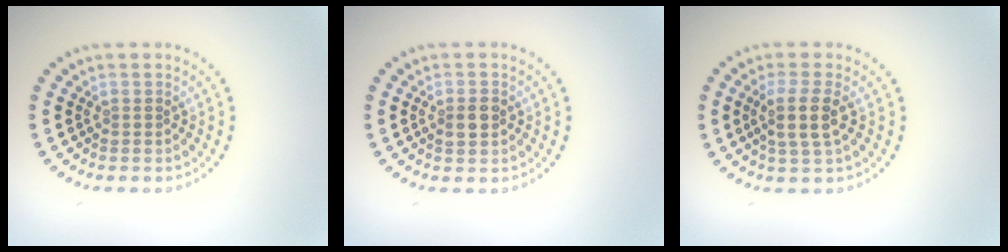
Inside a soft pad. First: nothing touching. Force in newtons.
{"total": 1.7, "press": 1.7, "slide": 0.2}
{"total": 2.8, "press": 2.5, "slide": 1.2}